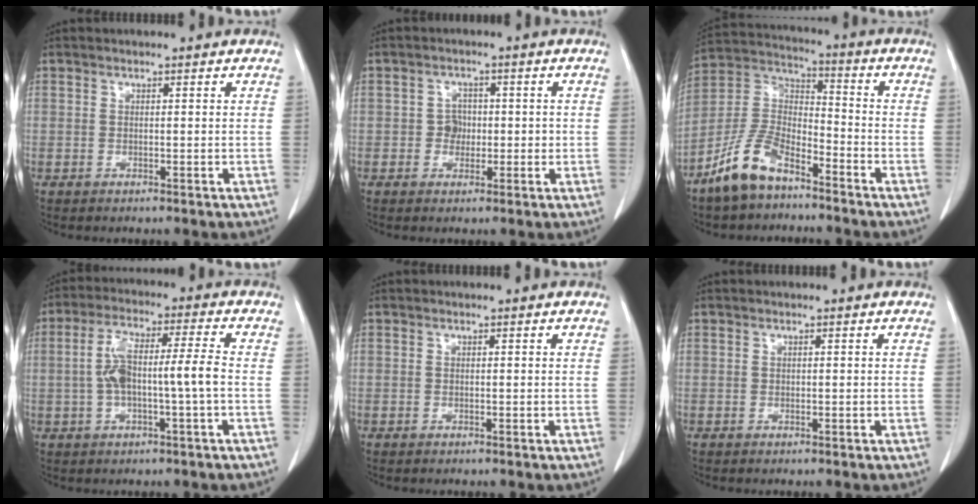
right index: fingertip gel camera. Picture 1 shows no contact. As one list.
[{"total": 3.5, "force": [-0.3, 3.0, 1.7], "torque": [-0.023, 0.015, -0.002]}, {"total": 12.4, "force": [-8.6, 5.1, 7.4], "torque": [-0.167, 0.007, -0.170]}, {"total": 9.3, "force": [-0.9, 1.4, 9.2], "torque": [-0.179, 0.026, -0.016]}, {"total": 0.0}, {"total": 0.0}]